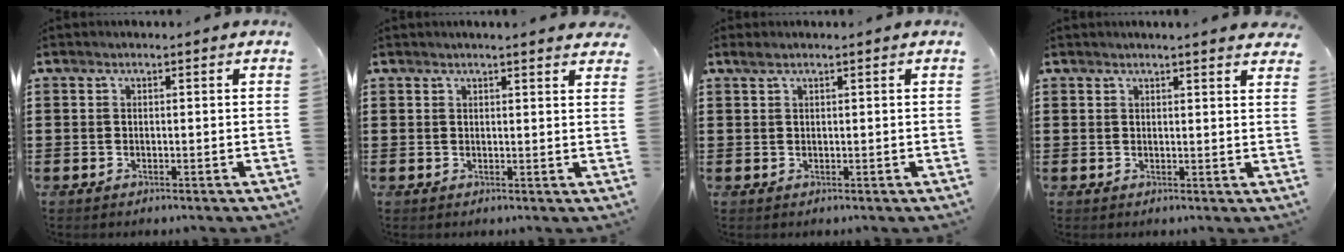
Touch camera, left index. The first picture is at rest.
{"total": 1.5, "force": [1.4, -0.1, 0.6], "torque": [-0.014, 0.001, 0.027]}
{"total": 0.7, "force": [0.4, 0.0, 0.5], "torque": [-0.010, 0.000, 0.008]}
{"total": 1.7, "force": [1.6, -0.1, 0.6], "torque": [-0.015, 0.000, 0.031]}